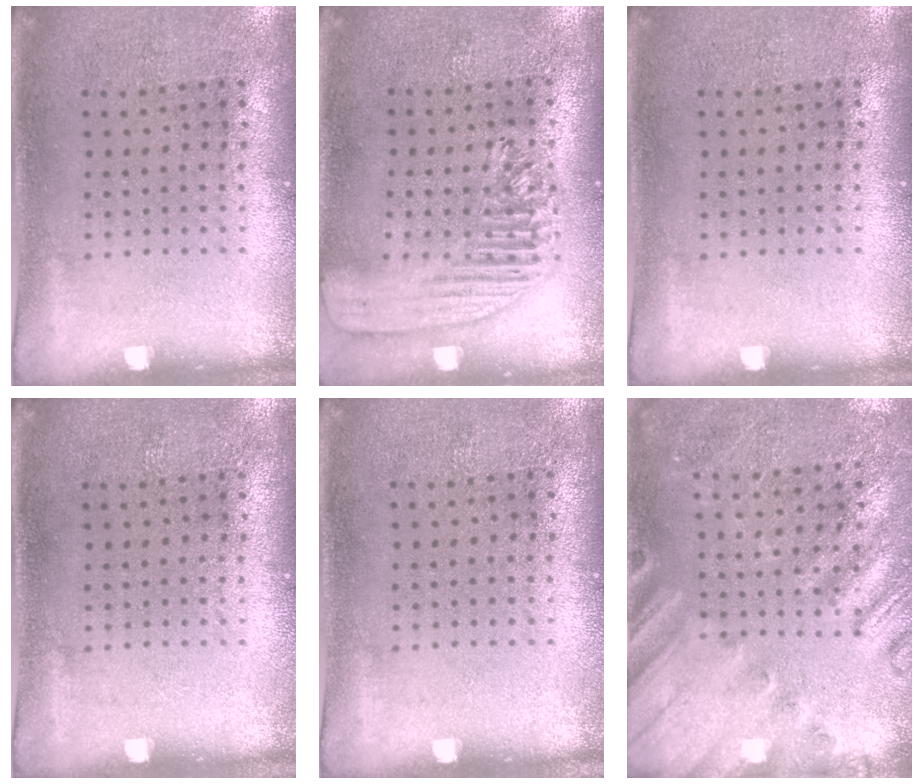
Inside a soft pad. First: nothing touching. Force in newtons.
{"total": 1.7, "press": 1.5, "slide": 0.8}
{"total": 0.0}
{"total": 0.0}
{"total": 0.0}
{"total": 2.2, "press": 2.1, "slide": 0.8}